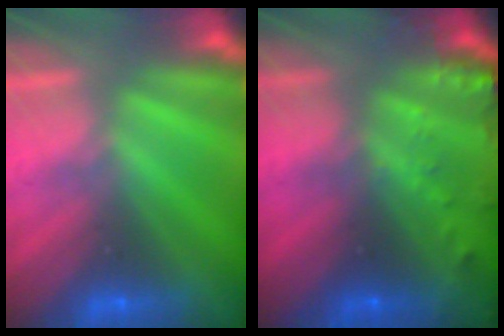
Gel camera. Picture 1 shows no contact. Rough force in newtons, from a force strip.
{"total": 8.4}